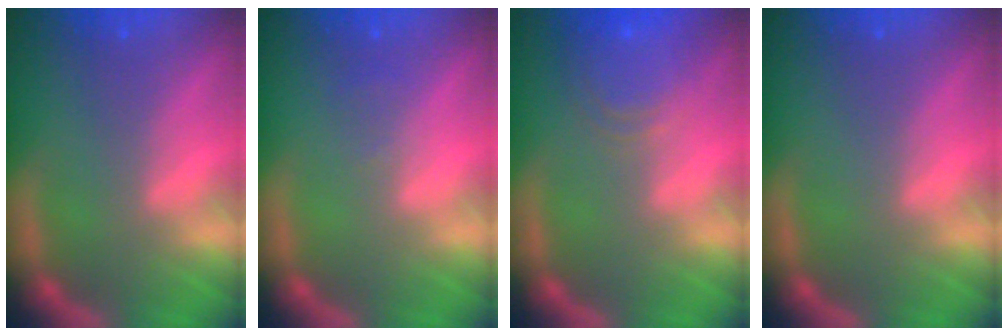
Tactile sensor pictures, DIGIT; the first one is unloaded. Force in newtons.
{"total": 0.9}
{"total": 6.1}
{"total": 0.0}